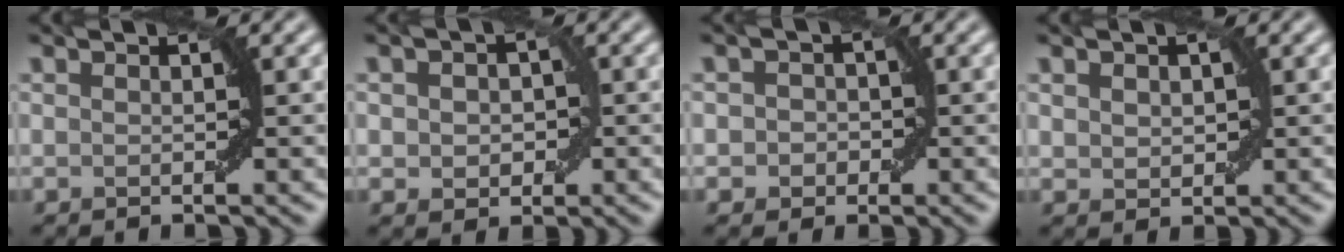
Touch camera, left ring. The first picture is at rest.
{"total": 3.0, "force": [0.0, 2.3, 1.9], "torque": [-0.021, 0.004, -0.004]}
{"total": 2.1, "force": [-0.1, 2.0, 0.8], "torque": [0.009, 0.005, -0.012]}
{"total": 1.5, "force": [0.6, 1.2, 0.8], "torque": [-0.014, 0.001, 0.014]}